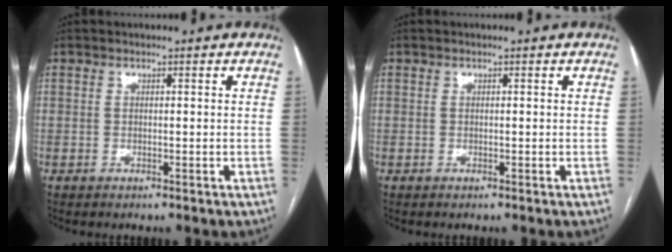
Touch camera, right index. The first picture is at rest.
{"total": 0.0}